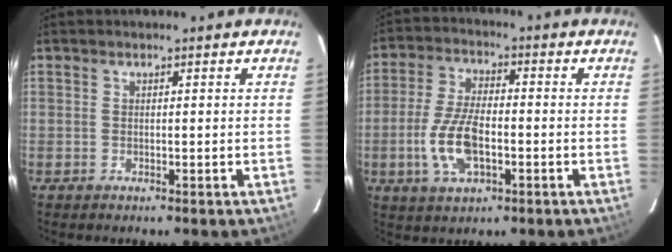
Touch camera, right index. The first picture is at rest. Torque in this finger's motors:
{"motor_torque": [1.63, -0.42, 0.77, 0.19]}